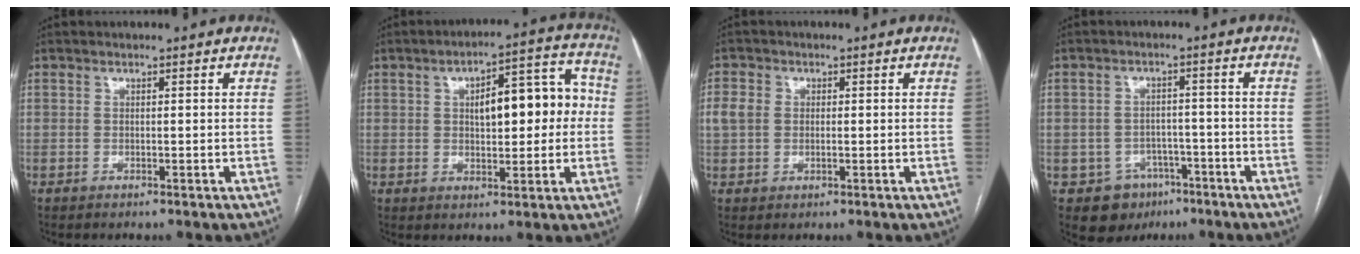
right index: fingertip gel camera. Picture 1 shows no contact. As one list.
[{"total": 11.0, "force": [0.9, 4.4, 10.0], "torque": [-0.134, 0.041, 0.019]}, {"total": 3.3, "force": [0.3, 2.7, 1.9], "torque": [-0.053, 0.014, 0.006]}, {"total": 6.5, "force": [-3.4, 5.4, 0.9], "torque": [-0.008, 0.013, -0.041]}]